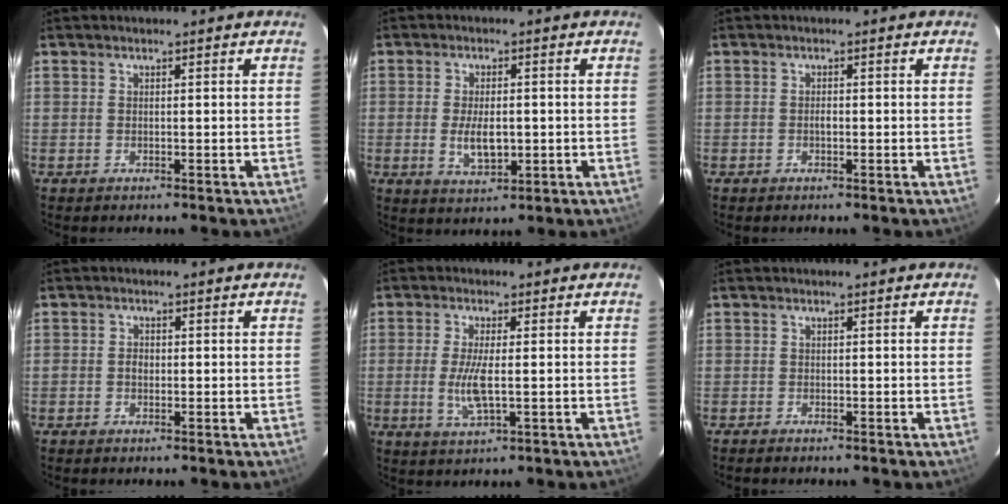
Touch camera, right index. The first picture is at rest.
{"total": 6.3, "force": [-0.9, 3.0, 5.4], "torque": [-0.106, -0.009, -0.009]}
{"total": 0.9, "force": [-0.2, 0.4, 0.7], "torque": [-0.013, 0.002, -0.004]}
{"total": 1.3, "force": [-0.2, 1.0, 0.8], "torque": [-0.017, 0.004, -0.005]}
{"total": 6.1, "force": [-0.8, 1.5, 5.8], "torque": [-0.122, -0.009, -0.014]}
{"total": 1.0, "force": [-0.9, 0.2, 0.3], "torque": [-0.011, -0.003, -0.016]}